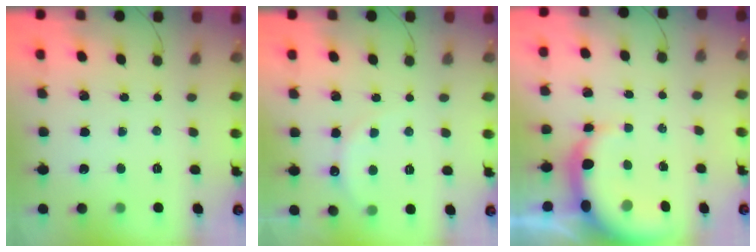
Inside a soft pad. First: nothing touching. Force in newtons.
{"total": 6.3, "press": 6.2, "slide": 1.3}
{"total": 5.8, "press": 5.7, "slide": 1.3}